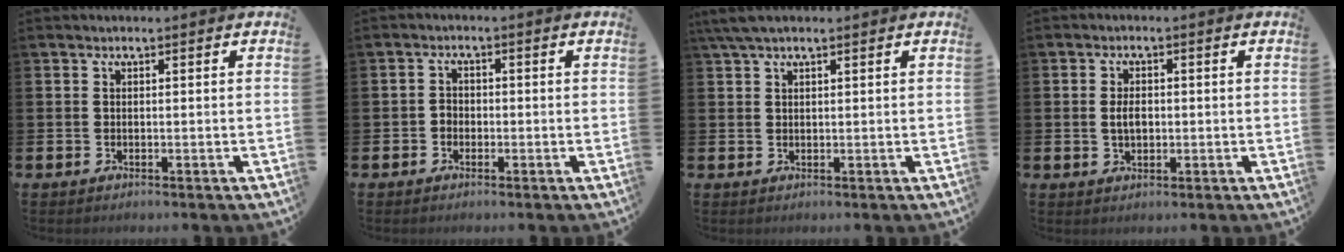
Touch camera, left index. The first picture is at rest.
{"total": 1.6, "force": [-0.7, 1.4, 0.5], "torque": [-0.008, 0.004, -0.017]}
{"total": 3.0, "force": [2.2, 0.8, 1.9], "torque": [-0.046, 0.005, 0.041]}
{"total": 2.8, "force": [0.1, 1.8, 2.2], "torque": [-0.032, 0.004, -0.003]}